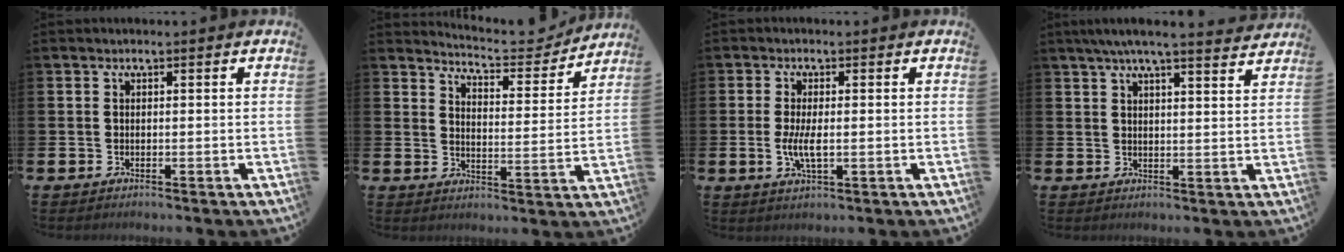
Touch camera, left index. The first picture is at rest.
{"total": 5.6, "force": [5.5, 0.6, 0.8], "torque": [-0.029, -0.042, 0.091]}
{"total": 3.6, "force": [-0.3, 1.2, 3.3], "torque": [-0.060, 0.002, -0.005]}
{"total": 5.7, "force": [5.1, 0.0, 2.3], "torque": [-0.047, -0.020, 0.090]}